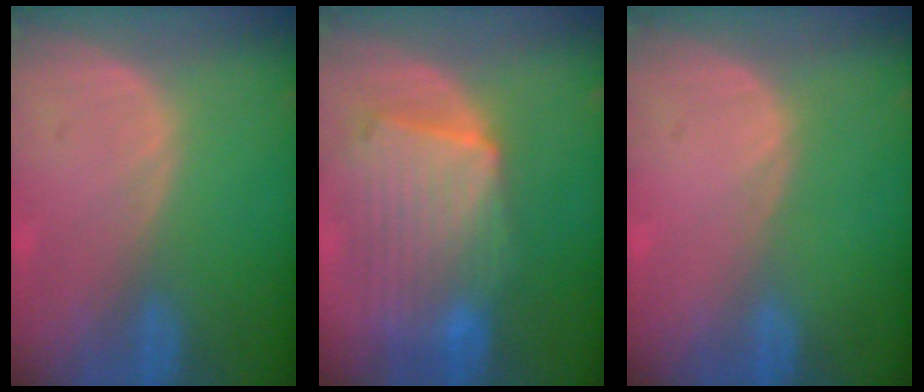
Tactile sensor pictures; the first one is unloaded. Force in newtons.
{"total": 10.7, "press": 9.3, "slide": 5.4}
{"total": 0.0}